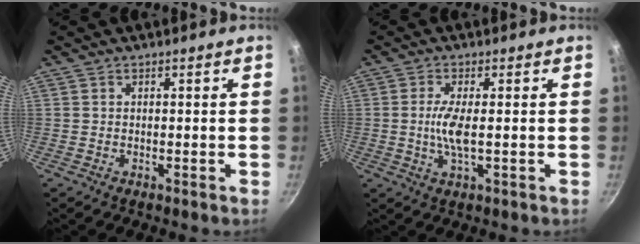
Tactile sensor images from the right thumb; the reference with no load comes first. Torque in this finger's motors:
{"motor_torque": [1.21, 0.82, 0.92, -0.35, 0.06]}